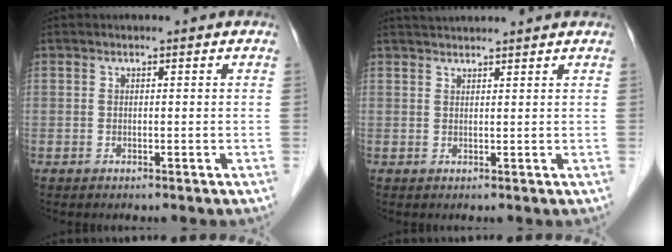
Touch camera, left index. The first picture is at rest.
{"total": 4.8, "force": [4.6, -0.4, 1.4], "torque": [-0.019, 0.033, 0.067]}